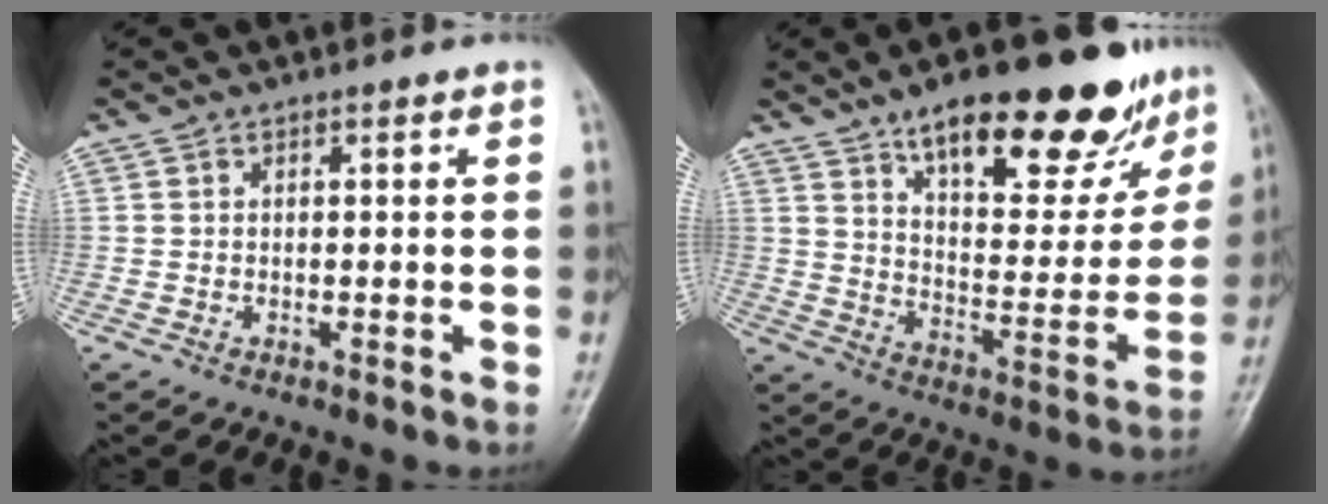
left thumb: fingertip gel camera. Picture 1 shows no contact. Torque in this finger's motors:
{"motor_torque": [1.32, 1.26, 1.45, -1.32, 0.12]}